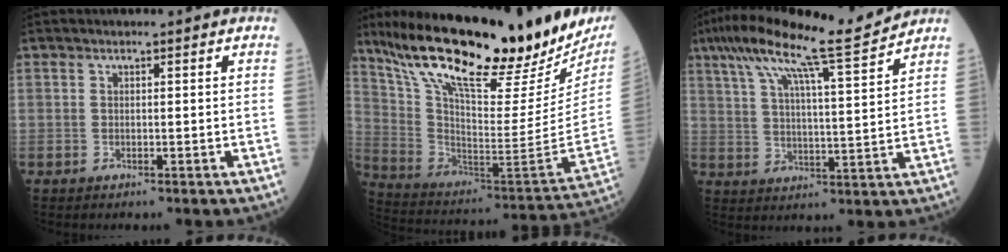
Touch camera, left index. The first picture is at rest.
{"total": 31.5, "force": [24.5, 6.9, 18.5], "torque": [-0.318, -0.038, 0.365]}
{"total": 14.2, "force": [11.7, -0.6, 8.1], "torque": [-0.145, 0.015, 0.183]}